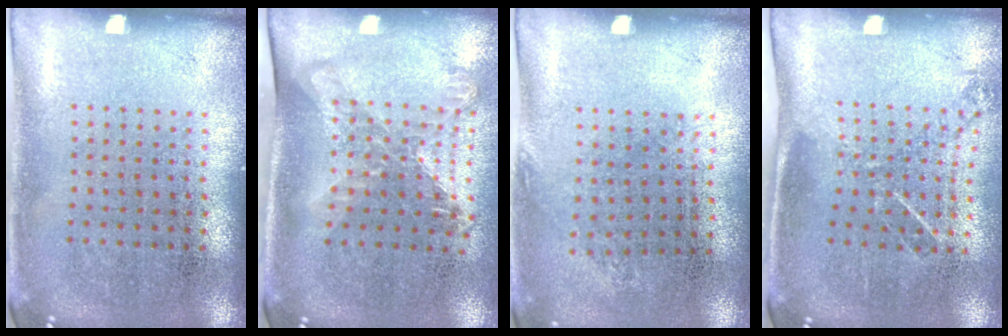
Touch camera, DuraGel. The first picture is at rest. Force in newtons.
{"total": 1.7, "press": 1.3, "slide": 1.0}
{"total": 0.9, "press": 0.7, "slide": 0.6}
{"total": 1.1, "press": 0.9, "slide": 0.6}